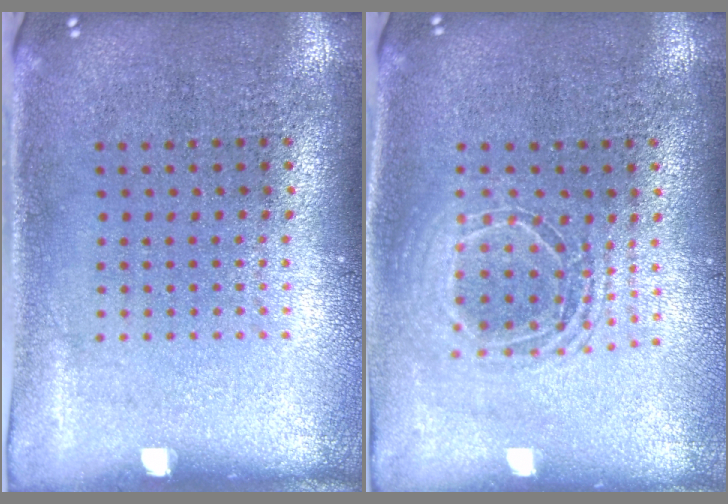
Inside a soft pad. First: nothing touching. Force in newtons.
{"total": 1.7, "press": 1.4, "slide": 0.9}